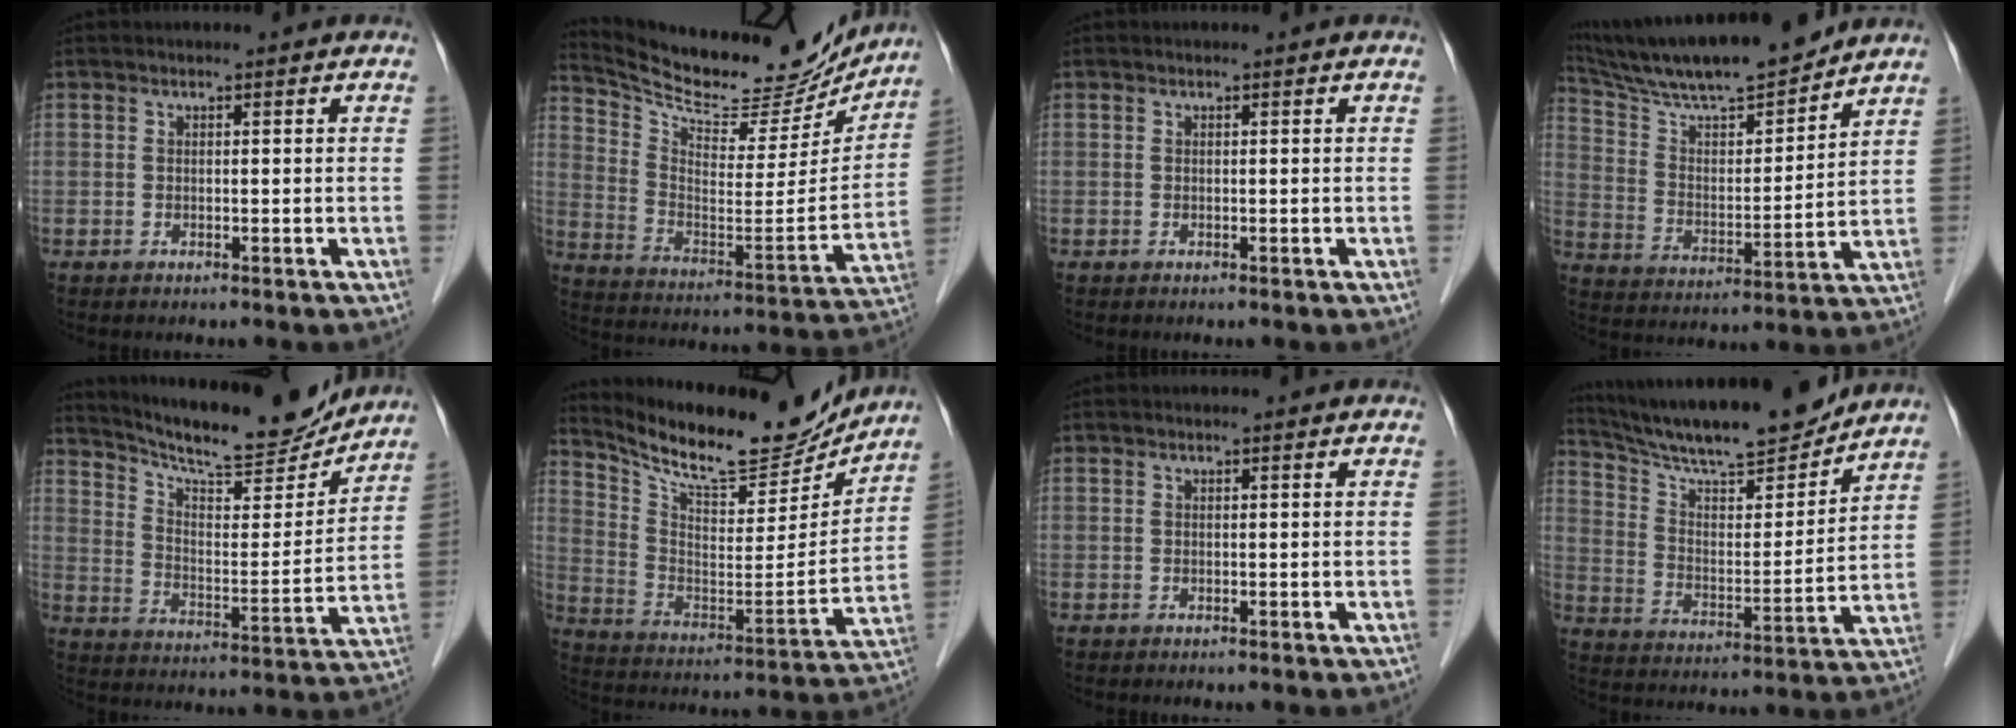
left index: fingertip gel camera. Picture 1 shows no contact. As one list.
[{"total": 21.3, "force": [19.7, 5.3, 6.1], "torque": [-0.112, -0.039, 0.293]}, {"total": 0.0}, {"total": 18.3, "force": [16.4, 1.9, 7.9], "torque": [-0.148, -0.001, 0.277]}, {"total": 18.3, "force": [17.0, 2.2, 6.5], "torque": [-0.114, -0.020, 0.251]}, {"total": 19.1, "force": [17.5, 3.8, 6.5], "torque": [-0.126, -0.027, 0.275]}, {"total": 0.0}, {"total": 19.0, "force": [17.1, 2.1, 8.1], "torque": [-0.146, -0.008, 0.275]}]